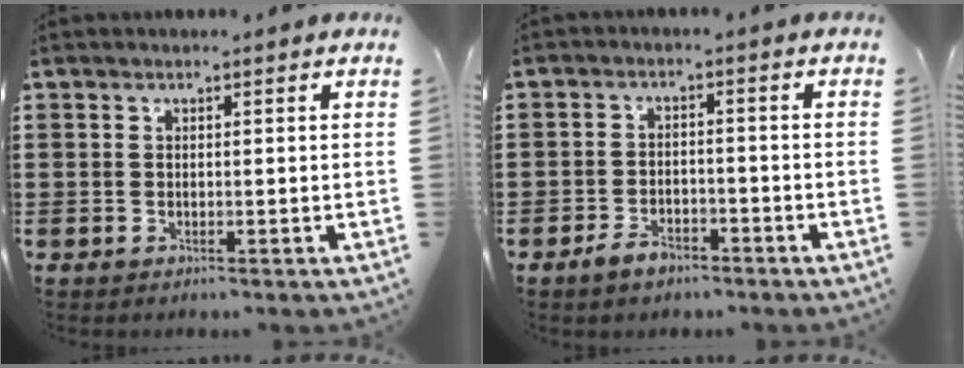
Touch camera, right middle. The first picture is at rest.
{"total": 3.1, "force": [-2.5, 1.4, 1.1], "torque": [-0.021, 0.007, -0.050]}